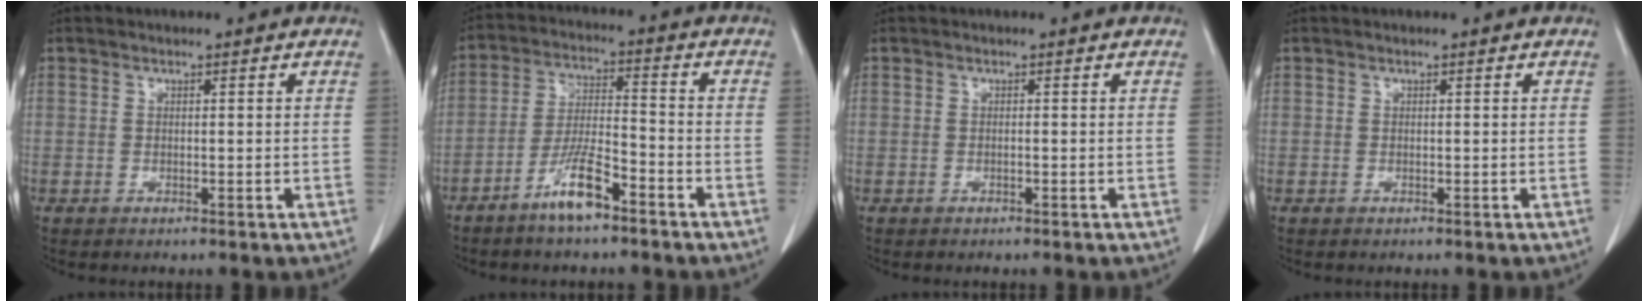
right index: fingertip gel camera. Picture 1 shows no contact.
{"total": 7.9, "force": [-5.3, 1.2, 5.7], "torque": [-0.115, -0.005, -0.102]}
{"total": 0.0}
{"total": 0.0}